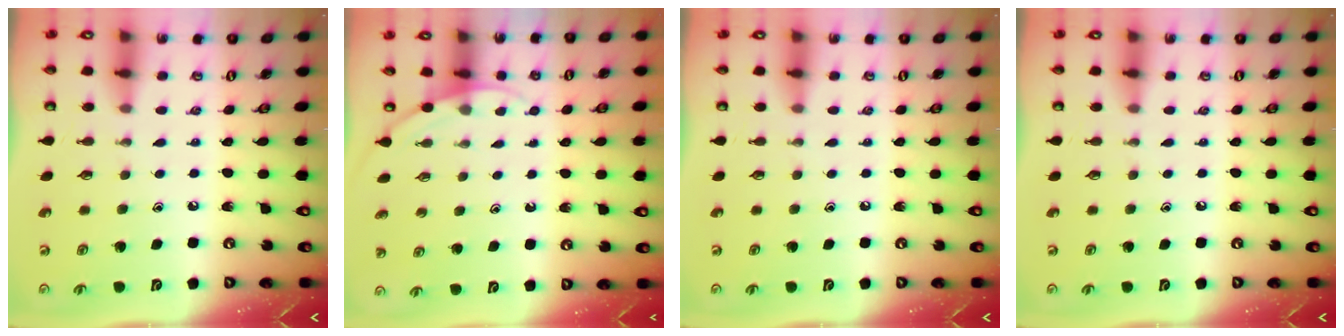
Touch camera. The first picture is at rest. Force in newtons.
{"total": 4.0, "press": 4.0, "slide": 0.3}
{"total": 0.0}
{"total": 0.0}